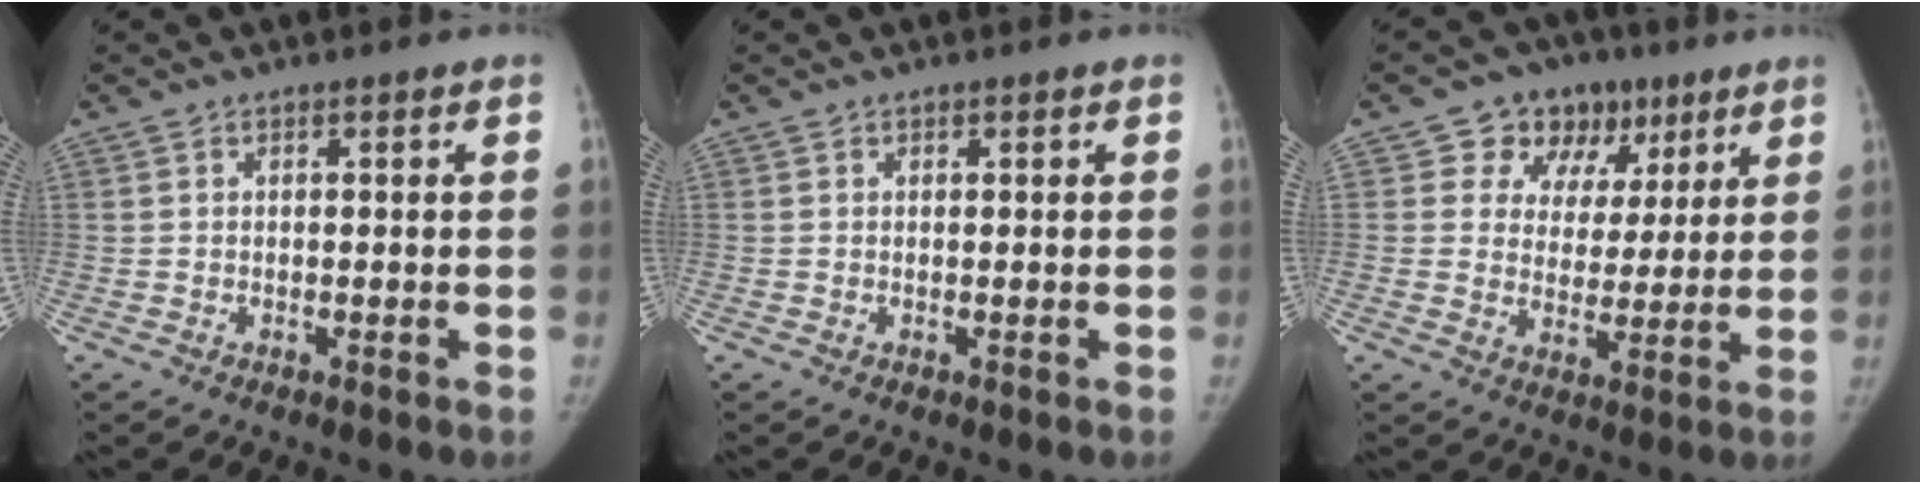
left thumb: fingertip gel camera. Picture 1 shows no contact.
{"total": 0.0}
{"total": 11.3, "force": [5.9, 8.9, 3.8], "torque": [-0.013, -0.011, 0.090]}